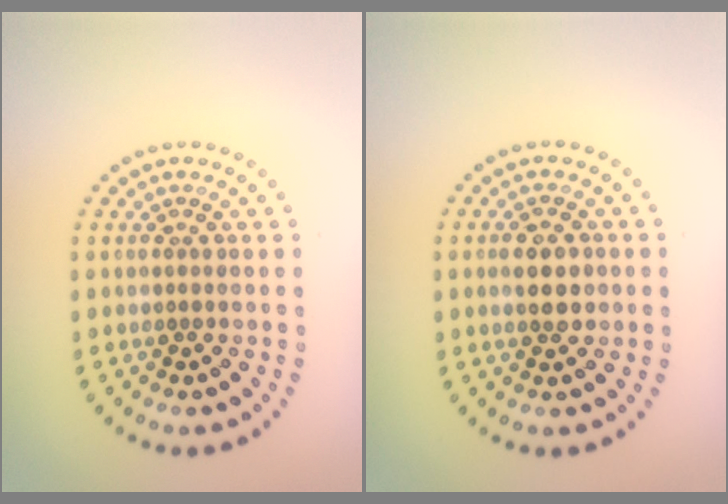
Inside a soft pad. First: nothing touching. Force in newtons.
{"total": 2.9, "press": 2.9, "slide": 0.1}